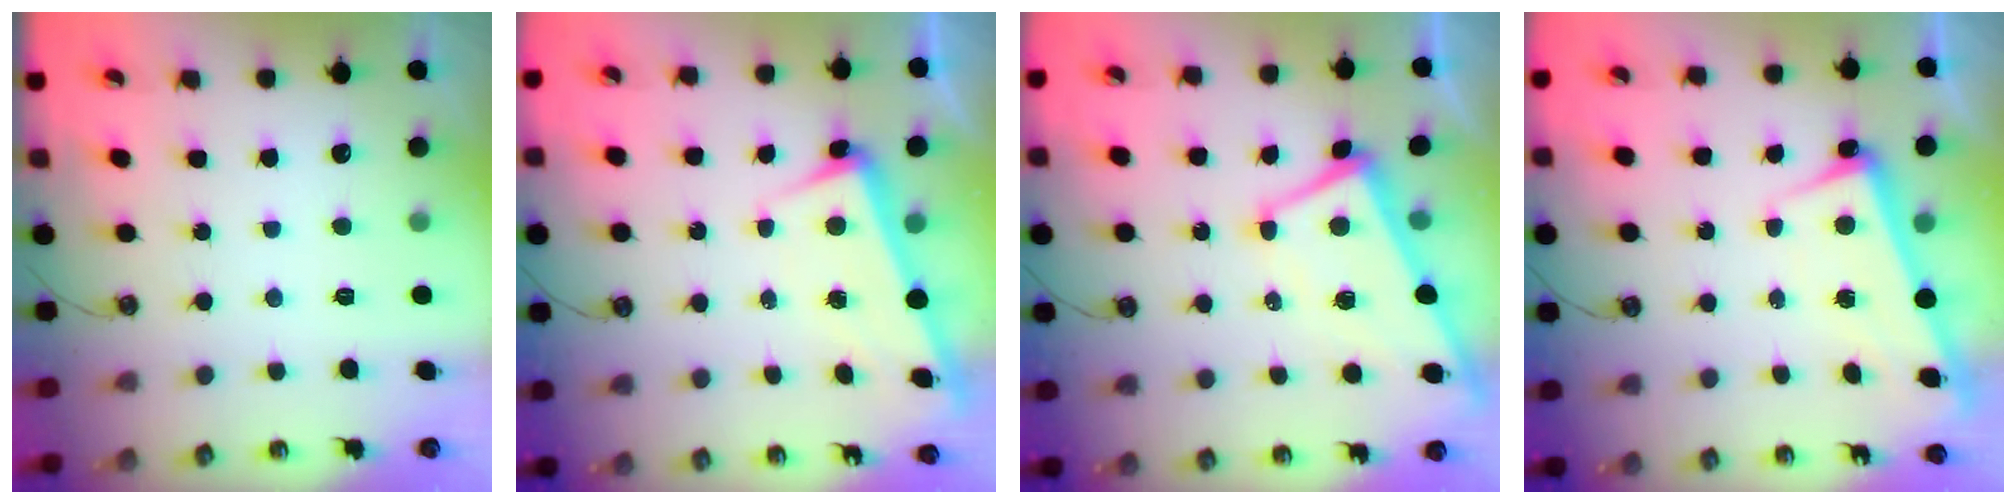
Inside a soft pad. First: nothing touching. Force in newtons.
{"total": 3.1, "press": 3.0, "slide": 1.0}
{"total": 1.0, "press": 0.6, "slide": 0.8}
{"total": 2.4, "press": 2.2, "slide": 0.9}